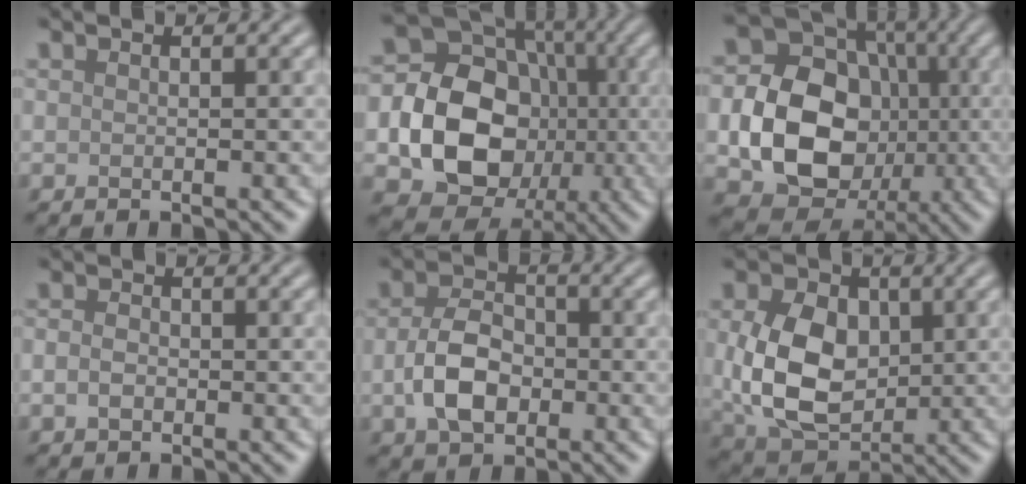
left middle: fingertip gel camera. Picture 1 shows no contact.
{"total": 13.5, "force": [-1.8, 11.1, 7.6], "torque": [-0.130, -0.014, -0.046]}
{"total": 11.2, "force": [-1.6, 8.9, 6.6], "torque": [-0.118, -0.001, -0.040]}
{"total": 1.3, "force": [-0.4, 0.9, 0.8], "torque": [-0.017, 0.001, -0.014]}
{"total": 5.1, "force": [-1.1, 3.4, 3.6], "torque": [-0.075, 0.001, -0.025]}
{"total": 9.0, "force": [0.4, 6.5, 6.2], "torque": [-0.141, -0.010, 0.012]}